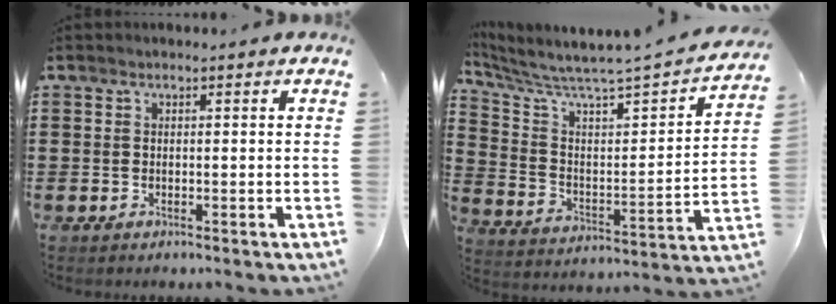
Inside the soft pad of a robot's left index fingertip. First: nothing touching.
{"total": 4.0, "force": [3.6, -0.4, 1.6], "torque": [-0.055, -0.051, 0.049]}